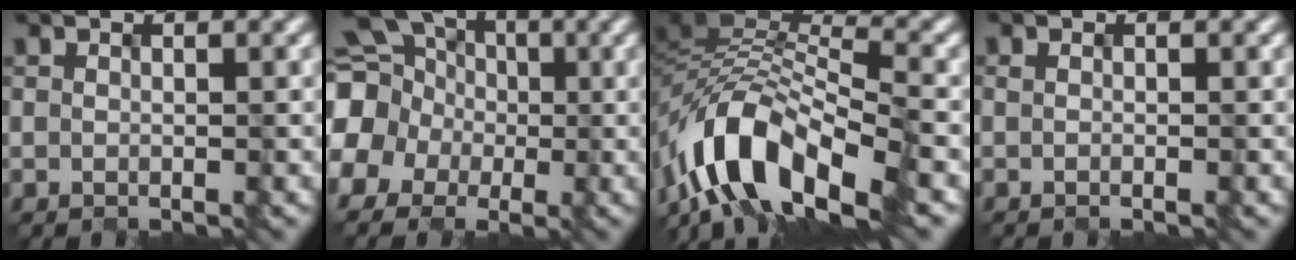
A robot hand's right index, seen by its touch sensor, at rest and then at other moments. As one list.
[{"total": 14.3, "force": [0.8, 13.4, 5.0], "torque": [-0.168, 0.011, -0.001]}, {"total": 11.6, "force": [-8.7, 4.0, 6.5], "torque": [-0.124, -0.004, -0.150]}, {"total": 1.0, "force": [-0.7, -0.5, -0.5], "torque": [-0.003, -0.008, 0.001]}]